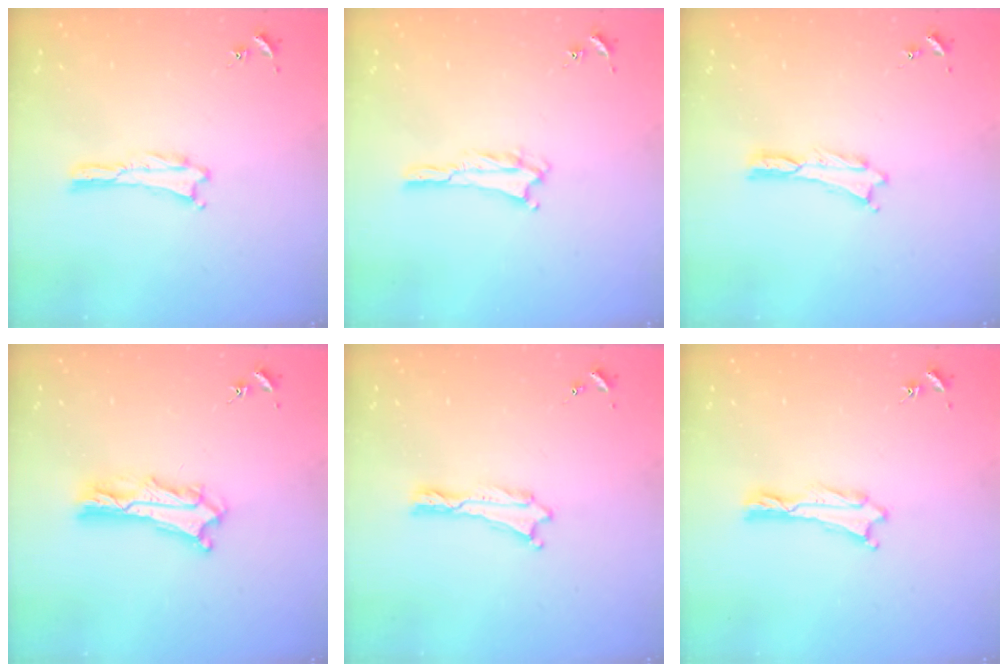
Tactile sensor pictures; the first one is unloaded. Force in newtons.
{"total": 1.4, "press": 1.4, "slide": 0.2}
{"total": 0.0}
{"total": 4.4, "press": 4.4, "slide": 0.3}
{"total": 0.0}
{"total": 0.6, "press": 0.6, "slide": 0.1}